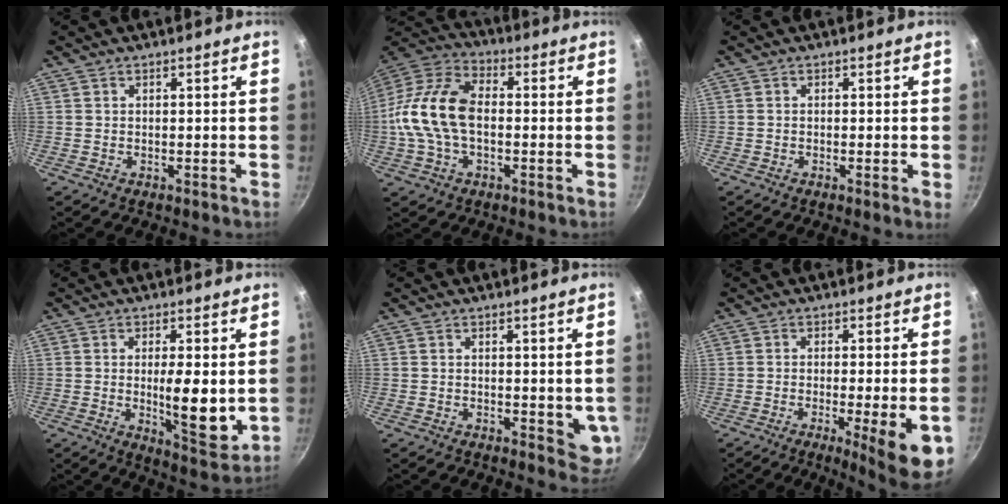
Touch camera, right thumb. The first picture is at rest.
{"total": 15.7, "force": [-1.1, 9.6, 12.4], "torque": [-0.232, 0.038, -0.037]}
{"total": 1.2, "force": [-0.3, -0.1, 1.1], "torque": [-0.017, -0.004, -0.009]}
{"total": 10.9, "force": [-0.3, 3.2, 10.4], "torque": [-0.153, -0.023, 0.004]}
{"total": 5.2, "force": [0.0, 2.6, 4.5], "torque": [-0.048, -0.015, 0.001]}
{"total": 10.9, "force": [-3.5, 1.8, 10.1], "torque": [-0.139, -0.001, -0.045]}